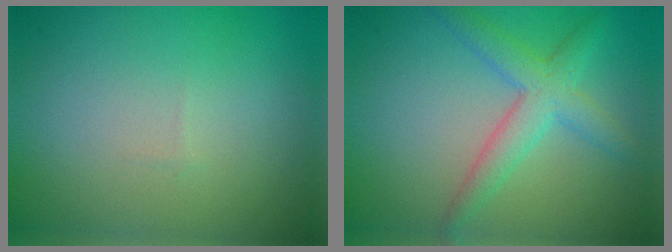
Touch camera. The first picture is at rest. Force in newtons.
{"total": 3.7, "press": 3.7, "slide": 0.1}